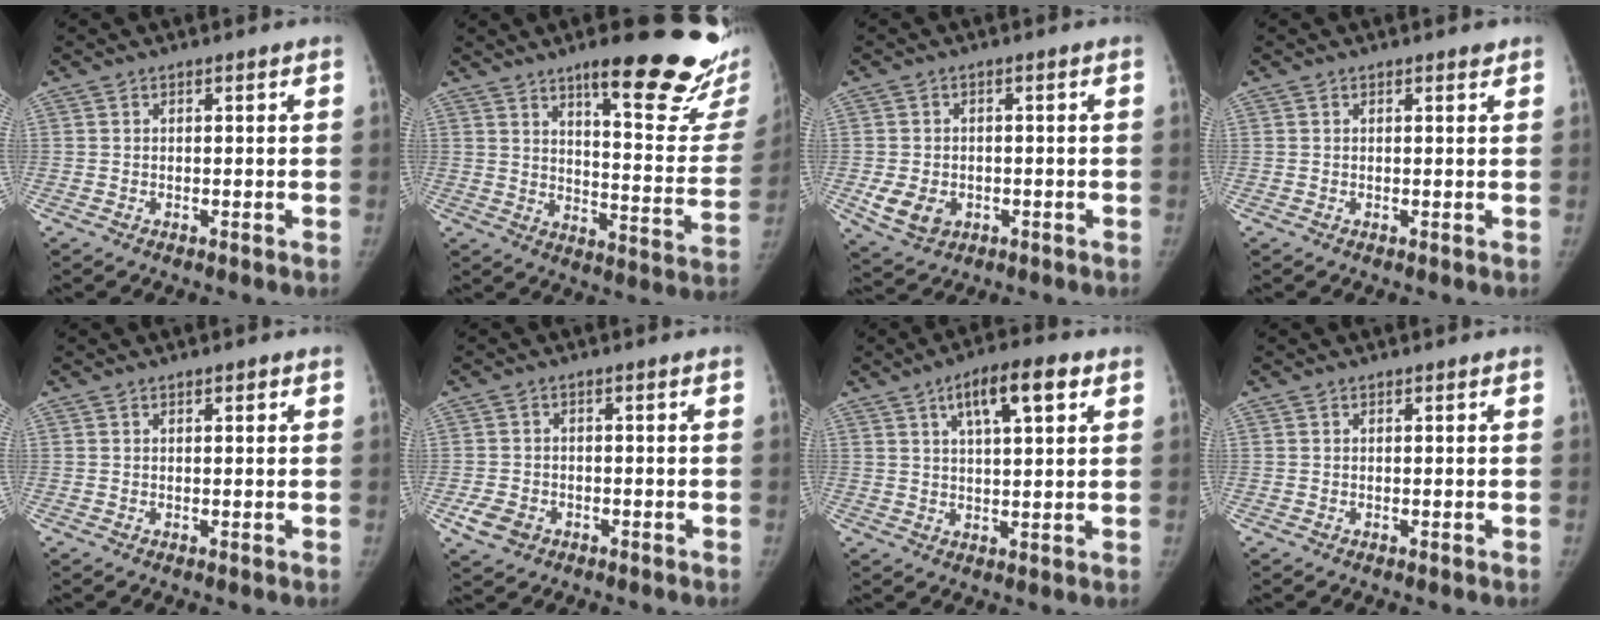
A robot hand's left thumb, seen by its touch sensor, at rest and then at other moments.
{"total": 24.1, "force": [15.9, 5.3, 17.2], "torque": [-0.191, -0.100, 0.216]}
{"total": 6.3, "force": [-1.8, 4.9, 3.6], "torque": [-0.056, 0.003, -0.020]}
{"total": 0.6, "force": [0.5, 0.2, 0.3], "torque": [-0.005, -0.004, 0.006]}
{"total": 1.0, "force": [0.5, 0.4, 0.7], "torque": [-0.006, 0.001, 0.006]}
{"total": 4.3, "force": [-2.0, 3.3, 1.9], "torque": [-0.031, 0.009, -0.029]}
{"total": 9.6, "force": [4.4, 3.1, 7.9], "torque": [-0.115, -0.003, 0.070]}
{"total": 0.0}